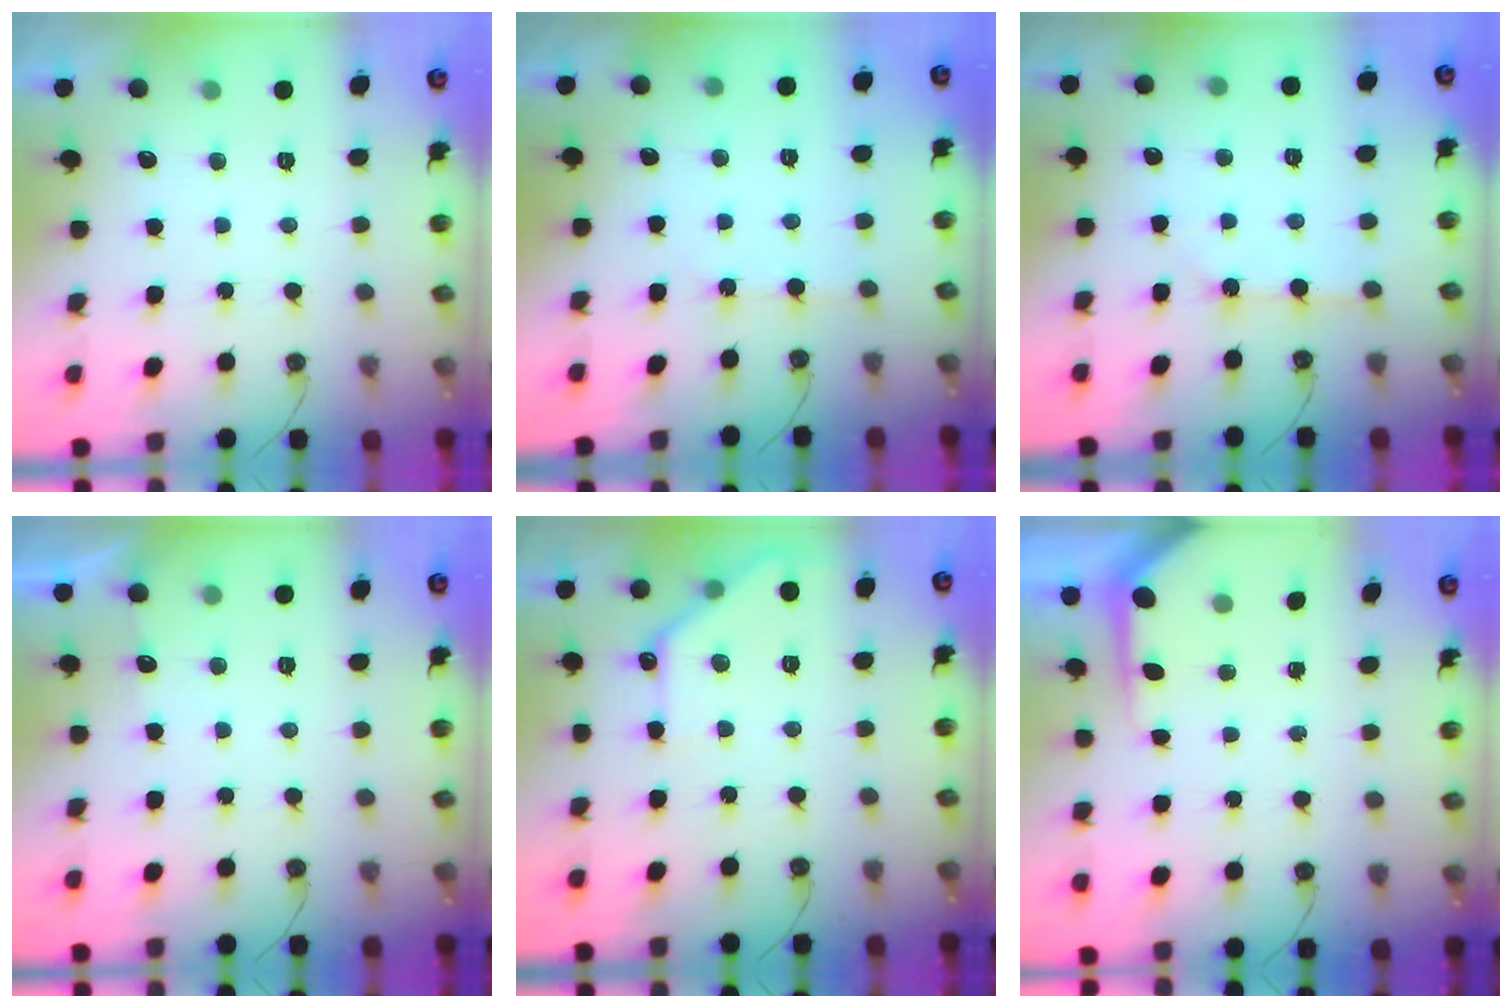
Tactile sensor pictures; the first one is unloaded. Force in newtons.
{"total": 2.3, "press": 2.3, "slide": 0.4}
{"total": 4.5, "press": 4.4, "slide": 0.6}
{"total": 2.7, "press": 2.7, "slide": 0.3}
{"total": 9.4, "press": 9.4, "slide": 0.4}
{"total": 4.1, "press": 4.1, "slide": 0.2}